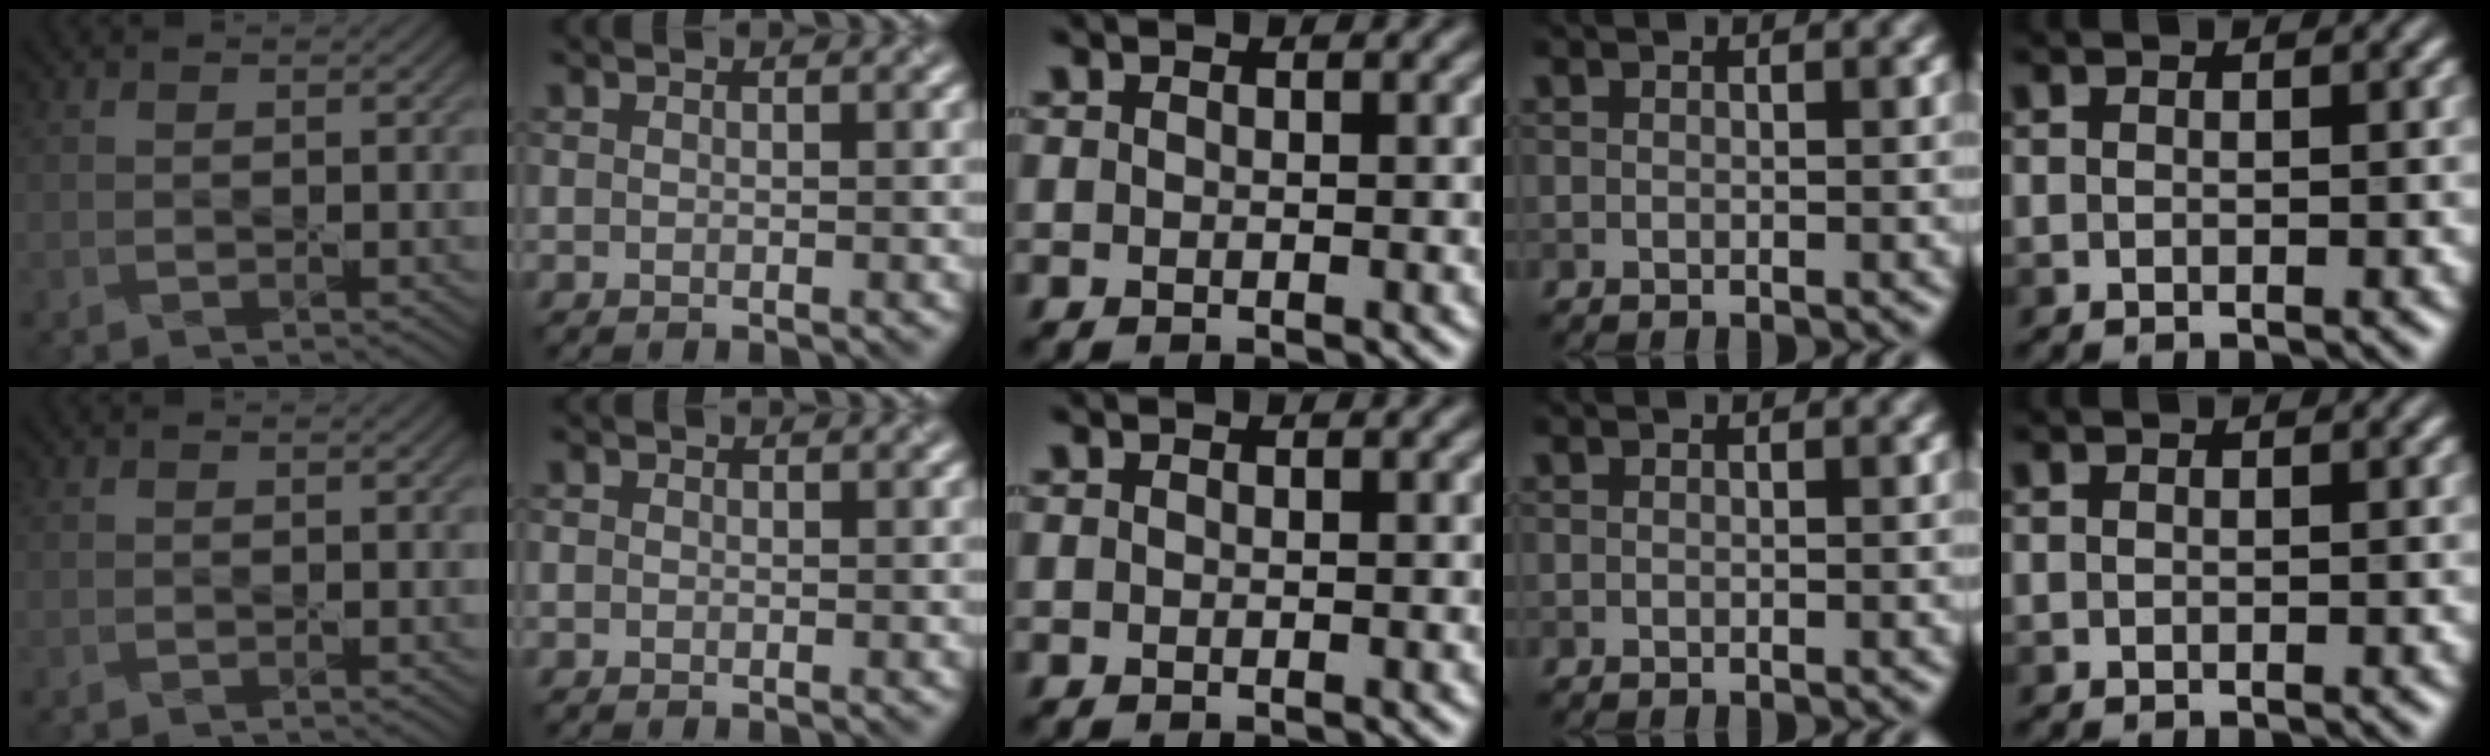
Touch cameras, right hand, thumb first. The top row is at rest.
{"index": {"total": 0.5, "force": [-0.1, 0.5, 0.1], "torque": [0.003, -0.006, -0.003]}}